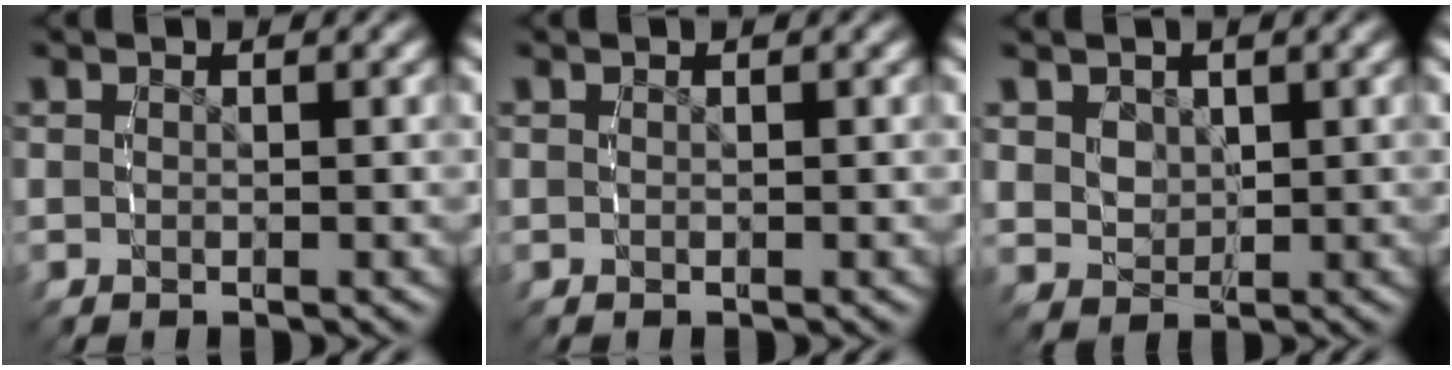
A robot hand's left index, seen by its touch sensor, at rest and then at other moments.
{"total": 0.0}
{"total": 4.1, "force": [1.4, 3.3, 1.9], "torque": [-0.055, -0.021, 0.038]}